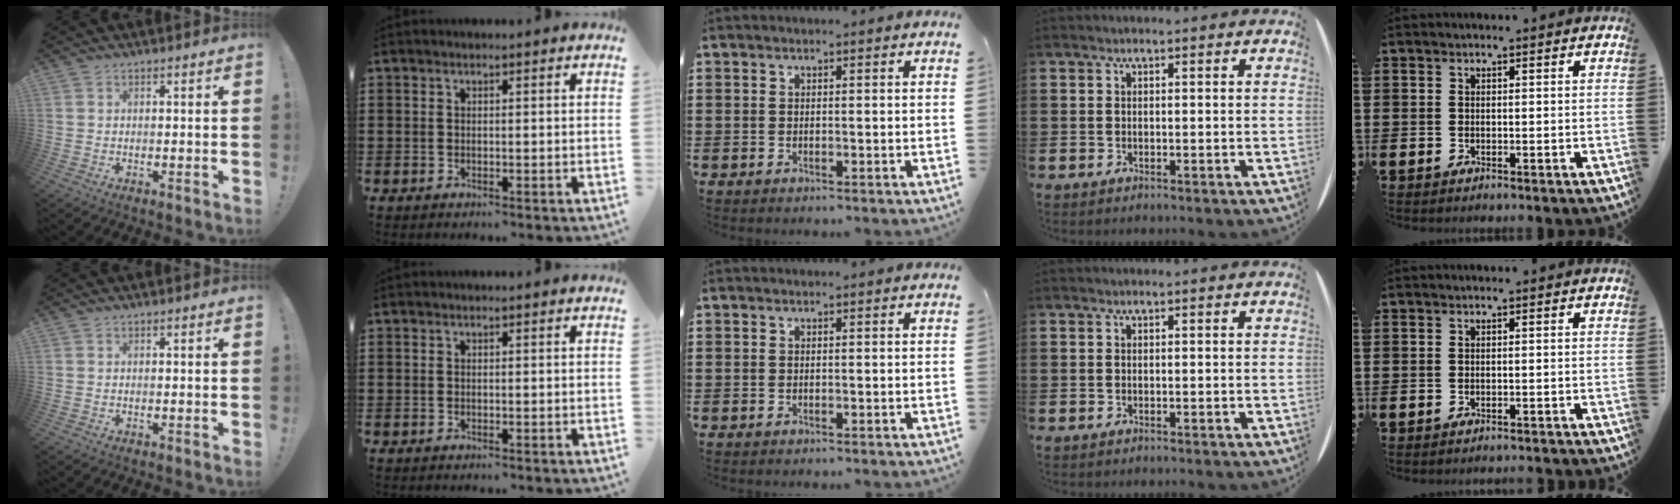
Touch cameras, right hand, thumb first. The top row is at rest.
{"little": {"total": 0.6, "force": [-0.6, -0.1, 0.1], "torque": [-0.001, -0.002, -0.012]}}